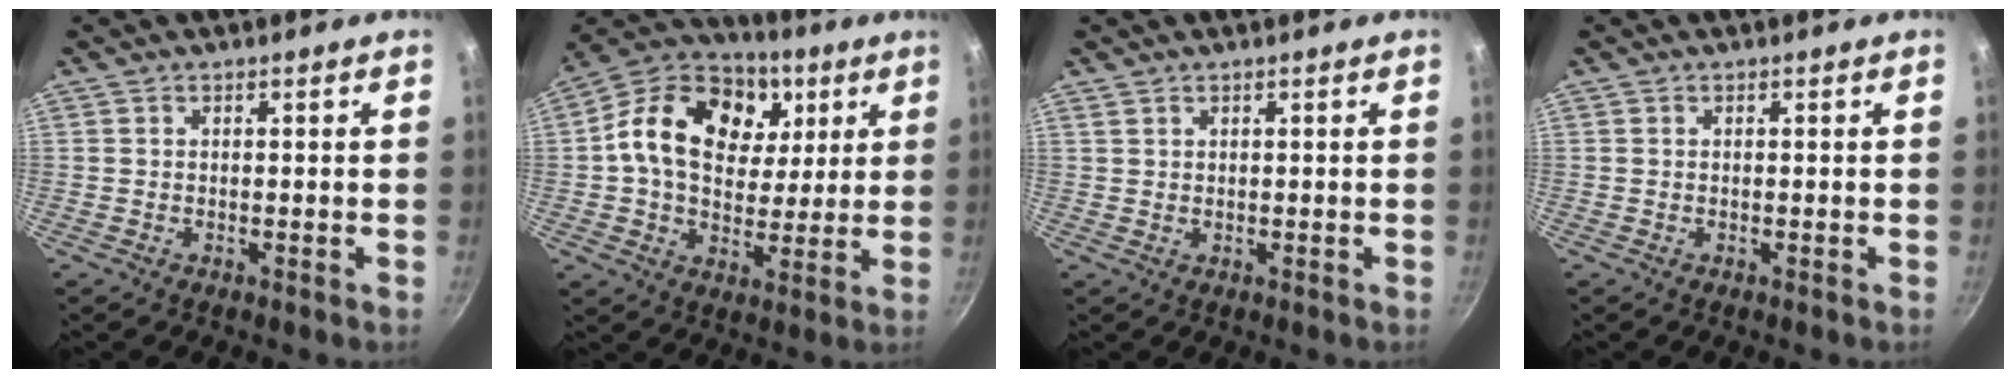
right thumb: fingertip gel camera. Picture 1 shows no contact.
{"total": 20.7, "force": [5.6, 14.9, 13.2], "torque": [-0.206, 0.004, 0.080]}
{"total": 0.7, "force": [0.6, 0.2, 0.3], "torque": [-0.004, -0.006, 0.012]}
{"total": 0.0}